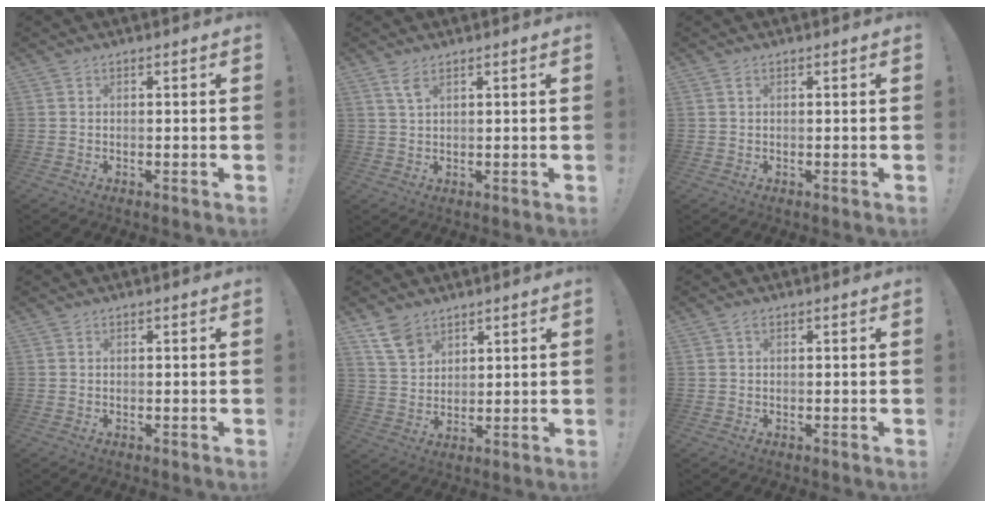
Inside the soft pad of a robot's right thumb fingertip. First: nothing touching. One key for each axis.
{"total": 3.4, "fx": 2.0, "fy": 1.1, "fz": 2.5, "tx": -0.049, "ty": -0.003, "tz": 0.035}
{"total": 0.8, "fx": 0.3, "fy": 0.2, "fz": 0.7, "tx": -0.017, "ty": 0.003, "tz": 0.006}
{"total": 0.0}
{"total": 8.1, "fx": 5.8, "fy": 4.7, "fz": 3.2, "tx": -0.061, "ty": -0.029, "tz": 0.115}
{"total": 1.2, "fx": 0.5, "fy": 0.6, "fz": 0.9, "tx": -0.012, "ty": 0.001, "tz": 0.007}